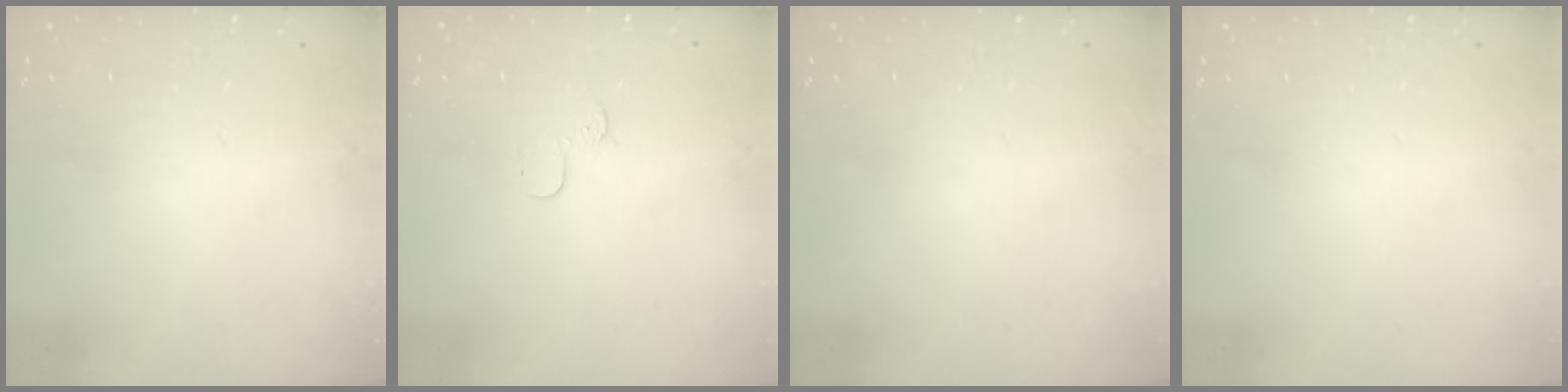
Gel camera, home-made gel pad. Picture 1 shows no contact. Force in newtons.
{"total": 3.2, "press": 3.2, "slide": 0.3}
{"total": 0.0}
{"total": 0.0}